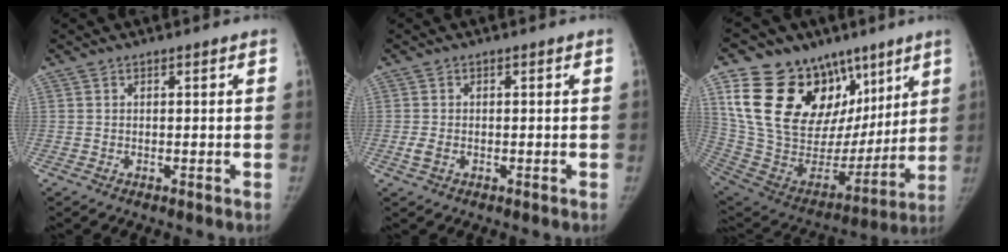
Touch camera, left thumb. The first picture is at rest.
{"total": 2.1, "force": [-0.5, 1.4, 1.4], "torque": [-0.033, -0.002, -0.011]}
{"total": 32.2, "force": [14.3, 20.5, 20.2], "torque": [-0.307, 0.003, 0.271]}